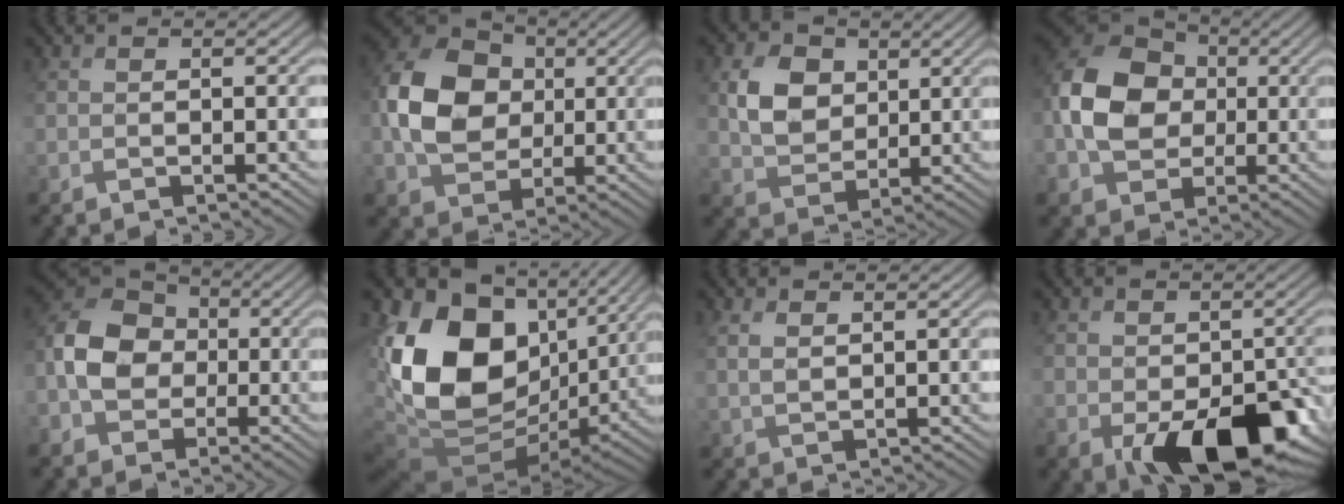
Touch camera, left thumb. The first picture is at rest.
{"total": 9.8, "force": [1.3, 7.9, 5.7], "torque": [-0.130, 0.018, 0.020]}
{"total": 5.8, "force": [2.8, 4.4, 2.4], "torque": [-0.058, 0.010, 0.045]}
{"total": 9.9, "force": [0.4, 7.9, 5.9], "torque": [-0.140, 0.019, -0.006]}
{"total": 8.0, "force": [-0.7, 6.7, 4.4], "torque": [-0.116, 0.005, -0.027]}
{"total": 19.6, "force": [3.8, 13.7, 13.5], "torque": [-0.296, -0.029, 0.111]}
{"total": 2.3, "force": [2.3, 0.2, 0.2], "torque": [-0.009, 0.006, 0.053]}
{"total": 11.3, "force": [-3.9, 6.9, 8.0], "torque": [-0.126, -0.043, -0.035]}